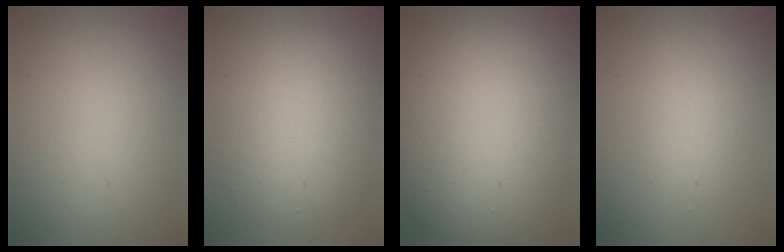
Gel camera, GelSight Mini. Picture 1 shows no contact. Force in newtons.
{"total": 6.0, "press": 6.0, "slide": 0.2}
{"total": 15.6, "press": 15.6, "slide": 1.1}
{"total": 1.5, "press": 1.5, "slide": 0.1}